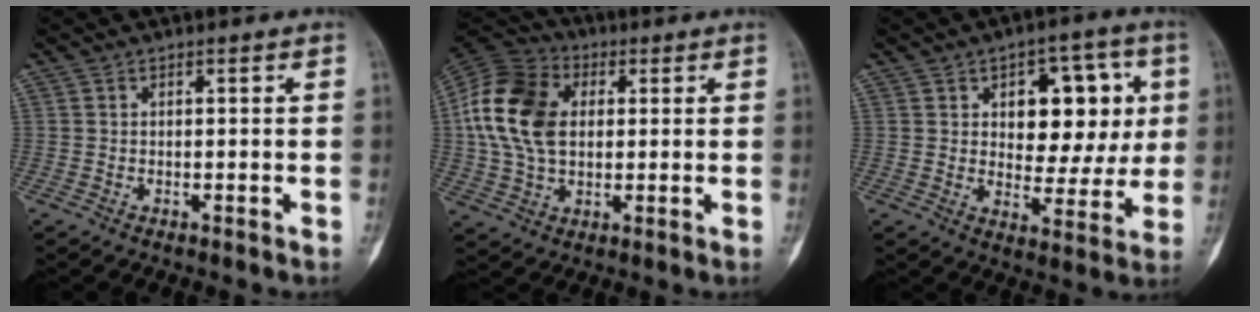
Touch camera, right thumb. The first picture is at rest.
{"total": 17.0, "force": [2.5, 12.0, 11.7], "torque": [-0.220, 0.013, 0.039]}
{"total": 14.5, "force": [3.5, 8.7, 11.1], "torque": [-0.089, 0.003, 0.053]}